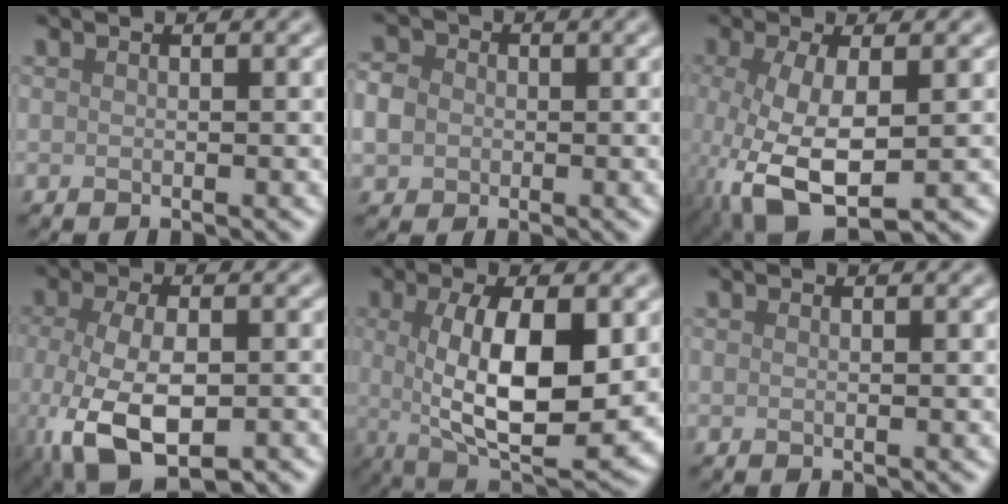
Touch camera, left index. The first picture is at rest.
{"total": 3.7, "force": [-0.3, 3.4, 1.6], "torque": [-0.024, 0.008, -0.015]}
{"total": 7.6, "force": [-2.0, 3.1, 6.6], "torque": [-0.160, -0.014, -0.035]}
{"total": 9.2, "force": [-3.7, 4.6, 7.1], "torque": [-0.156, -0.028, -0.054]}
{"total": 10.5, "force": [0.5, 3.7, 9.8], "torque": [-0.161, -0.011, 0.014]}
{"total": 0.0}